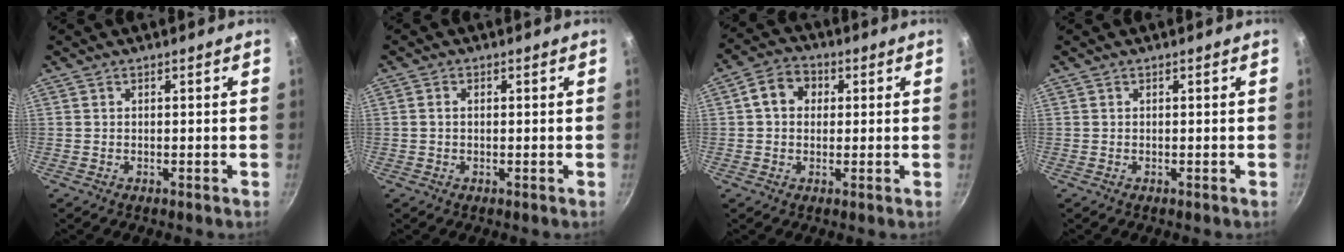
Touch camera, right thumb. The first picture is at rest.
{"total": 1.3, "force": [0.1, 1.0, 0.9], "torque": [-0.016, 0.004, -0.001]}
{"total": 6.5, "force": [1.3, 5.3, 3.6], "torque": [-0.040, 0.011, 0.010]}
{"total": 0.0}